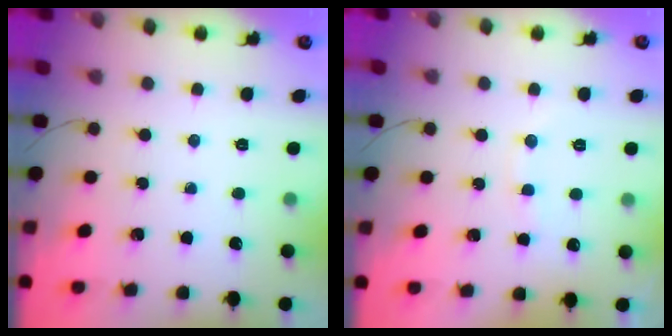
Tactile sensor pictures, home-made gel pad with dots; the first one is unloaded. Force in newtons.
{"total": 6.7, "press": 6.6, "slide": 1.2}